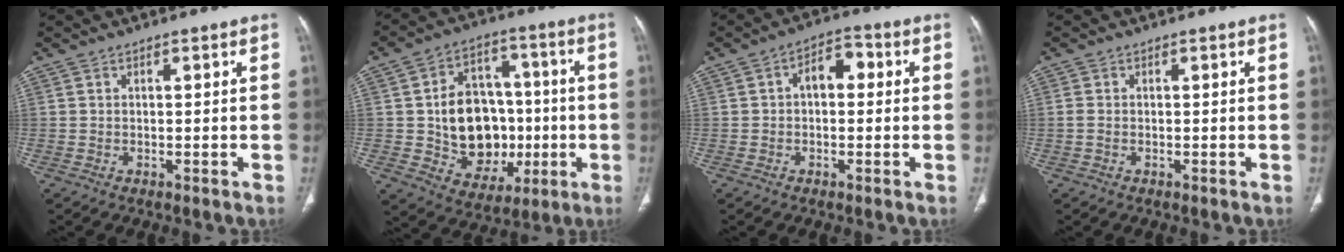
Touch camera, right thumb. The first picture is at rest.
{"total": 17.3, "force": [-1.5, 13.5, 10.6], "torque": [-0.113, 0.024, -0.006]}
{"total": 5.7, "force": [0.5, 3.6, 4.4], "torque": [-0.046, 0.022, -0.002]}
{"total": 1.3, "force": [-0.1, 0.9, 1.0], "torque": [-0.032, 0.002, -0.002]}